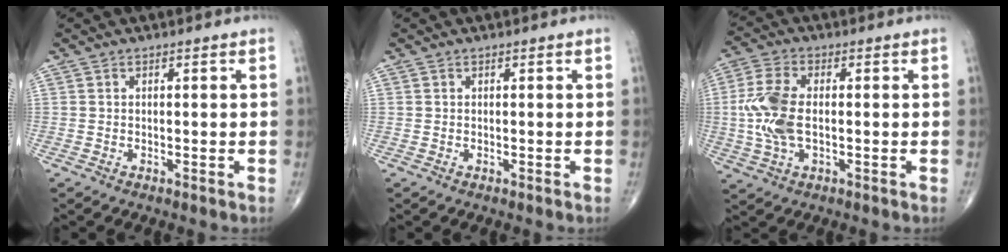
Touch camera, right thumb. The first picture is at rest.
{"total": 0.0}
{"total": 9.7, "force": [-0.3, 5.1, 8.3], "torque": [-0.194, 0.007, -0.008]}